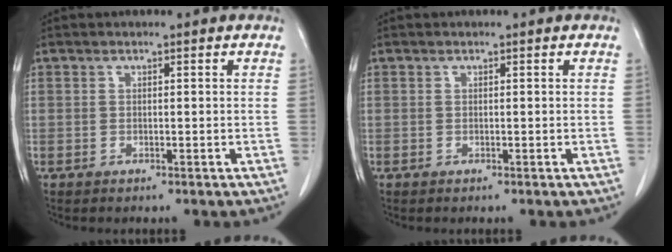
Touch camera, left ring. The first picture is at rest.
{"total": 0.0}